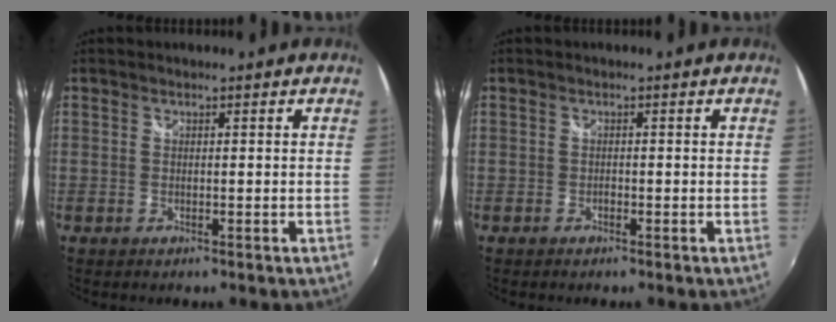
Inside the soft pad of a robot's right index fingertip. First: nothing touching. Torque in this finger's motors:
{"motor_torque": [0.05, 0.07, 0.01, 0.00]}